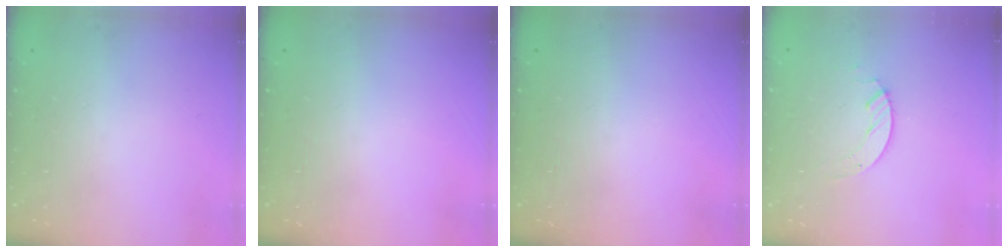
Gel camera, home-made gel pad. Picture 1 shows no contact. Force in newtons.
{"total": 0.0}
{"total": 0.0}
{"total": 2.4, "press": 2.4, "slide": 0.2}